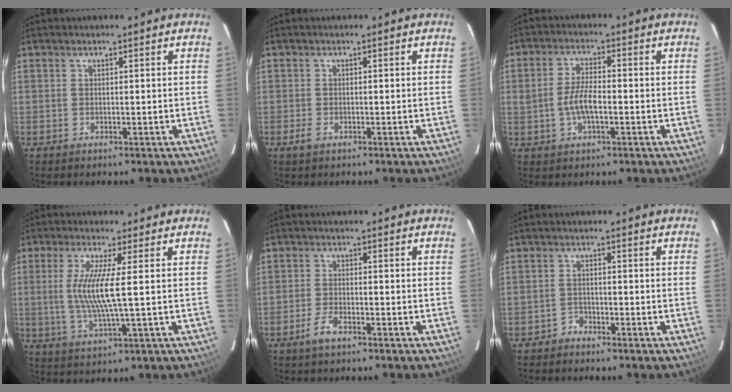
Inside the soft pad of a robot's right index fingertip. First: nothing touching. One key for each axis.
{"total": 1.6, "fx": -1.0, "fy": 0.8, "fz": 1.0, "tx": -0.020, "ty": -0.002, "tz": -0.019}
{"total": 5.8, "fx": -1.3, "fy": 2.3, "fz": 5.2, "tx": -0.104, "ty": 0.003, "tz": -0.022}
{"total": 8.5, "fx": 0.6, "fy": 0.0, "fz": 8.5, "tx": -0.170, "ty": -0.010, "tz": 0.015}
{"total": 3.5, "fx": -2.4, "fy": 1.1, "fz": 2.2, "tx": -0.058, "ty": 0.000, "tz": -0.049}
{"total": 1.8, "fx": -1.6, "fy": 0.8, "fz": -0.3, "tx": 0.005, "ty": 0.008, "tz": -0.031}